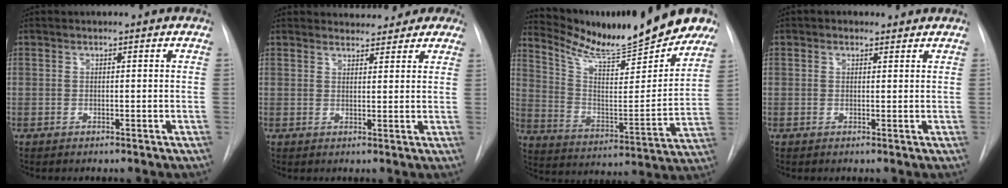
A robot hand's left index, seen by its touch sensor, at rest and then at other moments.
{"total": 9.5, "force": [8.5, 3.7, 1.6], "torque": [0.006, 0.010, 0.084]}
{"total": 21.9, "force": [19.6, 2.8, 9.3], "torque": [-0.151, -0.038, 0.293]}
{"total": 1.7, "force": [1.1, 1.2, 0.4], "torque": [-0.009, 0.011, 0.014]}